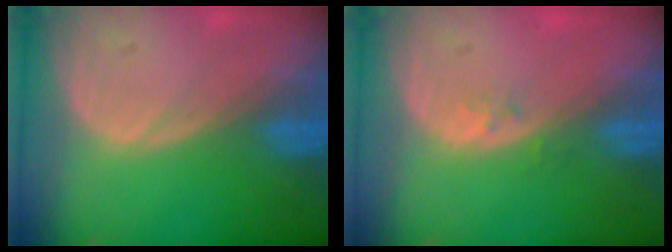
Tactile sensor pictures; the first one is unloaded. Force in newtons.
{"total": 1.1, "press": 0.8, "slide": 0.7}